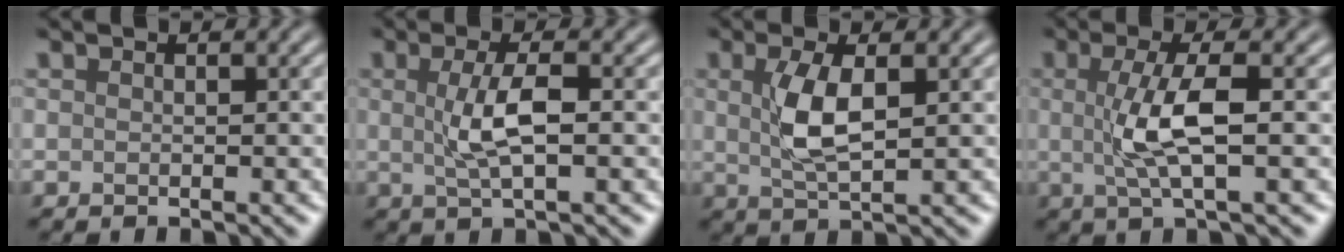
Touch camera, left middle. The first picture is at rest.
{"total": 3.6, "force": [0.2, 0.9, 3.5], "torque": [-0.075, 0.002, 0.004]}
{"total": 3.9, "force": [0.7, 1.4, 3.6], "torque": [-0.081, -0.001, 0.016]}
{"total": 4.7, "force": [0.1, 1.0, 4.6], "torque": [-0.094, 0.002, 0.004]}